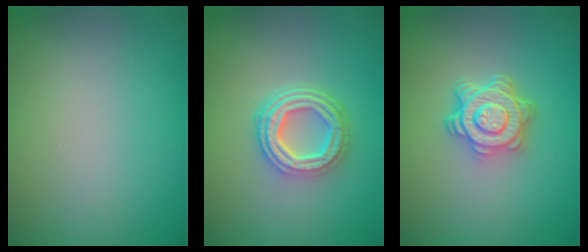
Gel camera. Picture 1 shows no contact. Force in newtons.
{"total": 5.0, "press": 3.6, "slide": 3.4}
{"total": 4.8, "press": 3.7, "slide": 3.1}